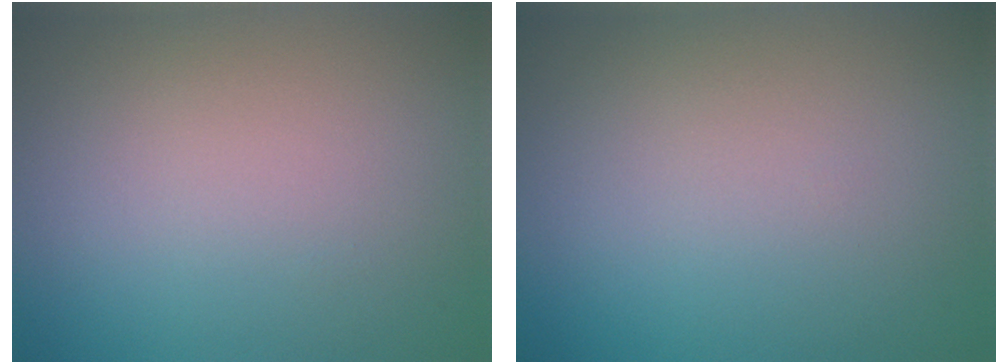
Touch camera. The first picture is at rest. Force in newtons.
{"total": 0.0}